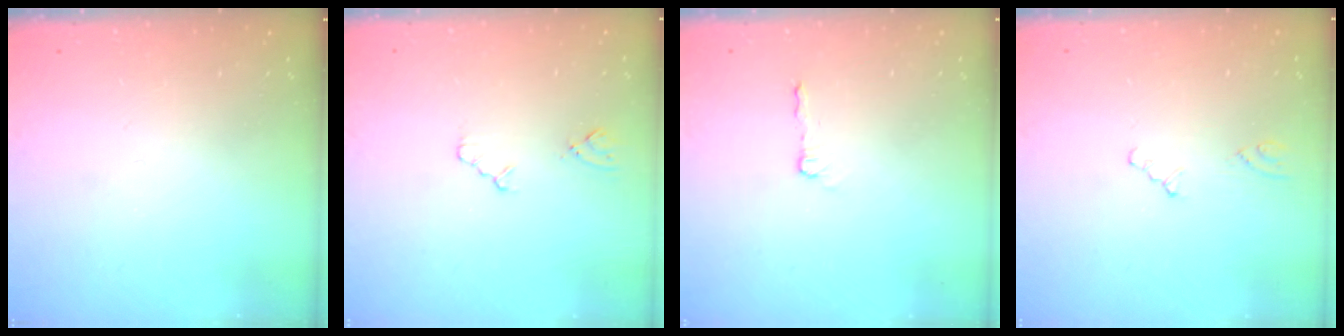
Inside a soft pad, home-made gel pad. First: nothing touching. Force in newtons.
{"total": 2.3, "press": 2.2, "slide": 0.4}
{"total": 3.8, "press": 3.8, "slide": 0.5}
{"total": 0.9, "press": 0.9, "slide": 0.2}